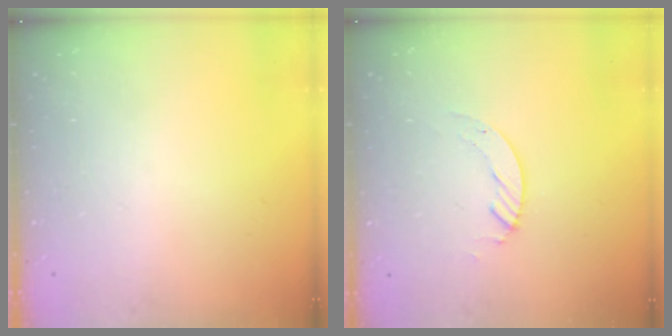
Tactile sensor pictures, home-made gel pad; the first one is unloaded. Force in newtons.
{"total": 2.7, "press": 2.7, "slide": 0.2}